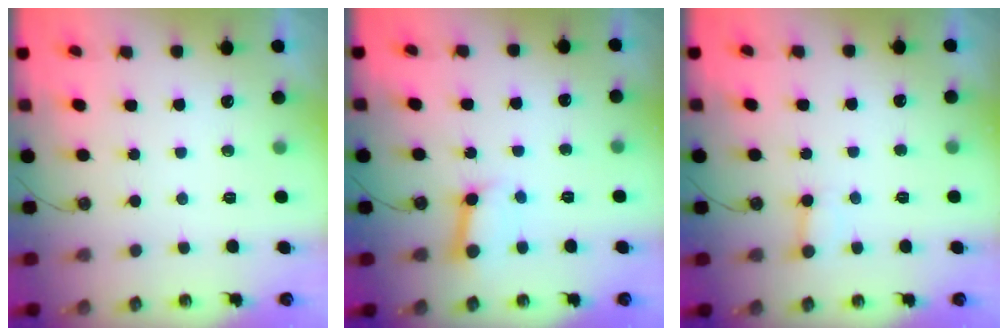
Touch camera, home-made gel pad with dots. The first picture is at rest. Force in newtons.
{"total": 6.7, "press": 6.6, "slide": 0.9}
{"total": 3.8, "press": 3.8, "slide": 0.3}